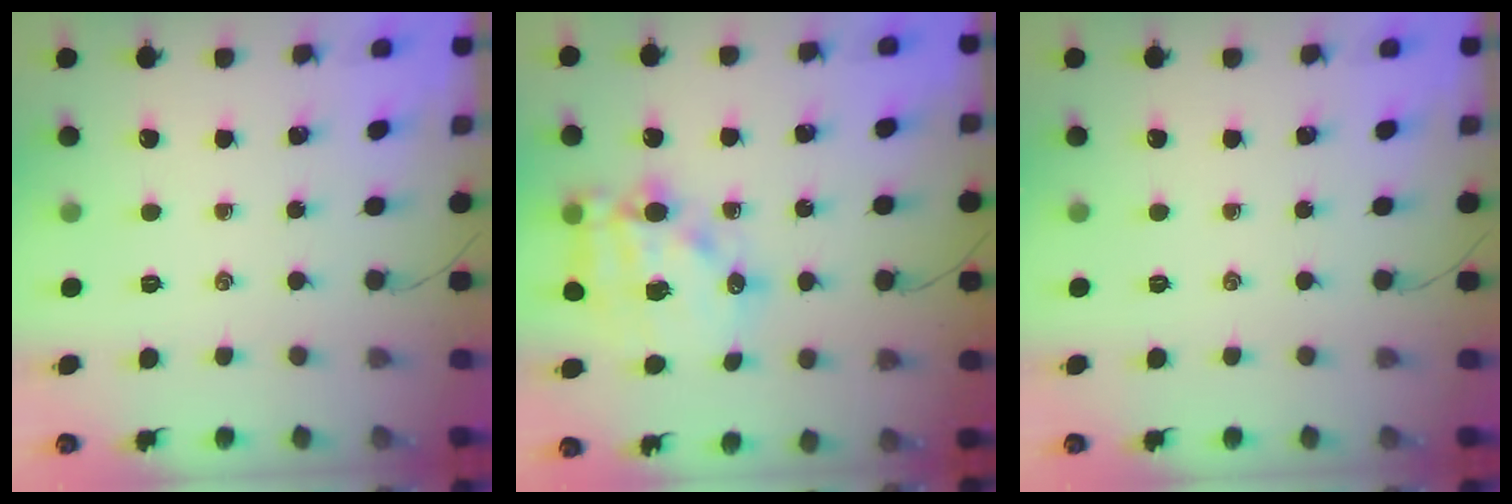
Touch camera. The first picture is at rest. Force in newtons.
{"total": 15.4, "press": 15.0, "slide": 3.2}
{"total": 0.0}